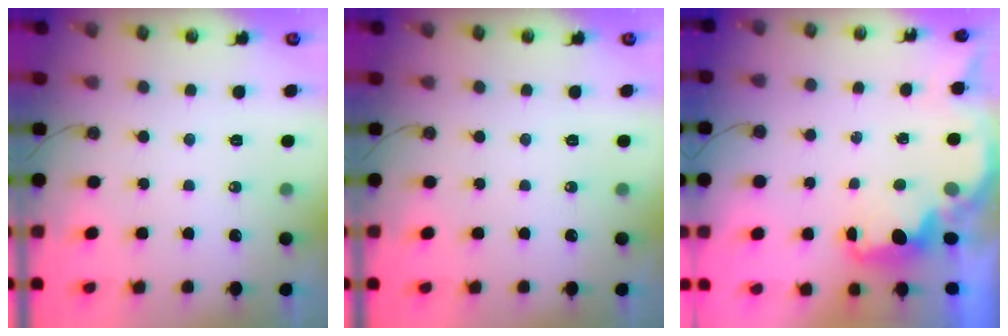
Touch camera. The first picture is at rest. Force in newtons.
{"total": 0.0}
{"total": 2.2, "press": 2.0, "slide": 0.7}